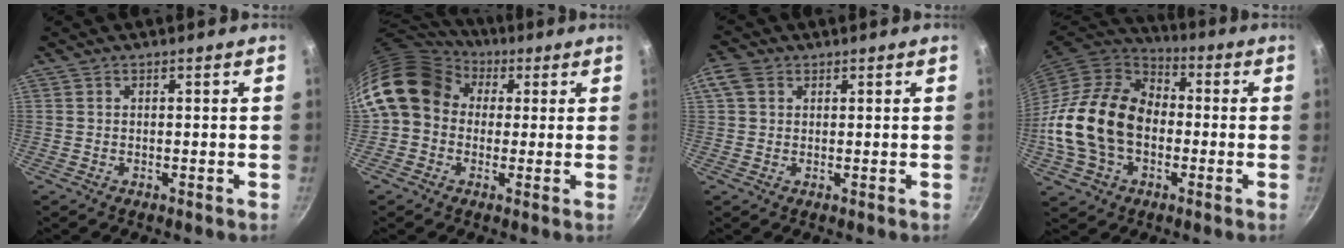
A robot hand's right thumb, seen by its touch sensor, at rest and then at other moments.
{"total": 14.3, "force": [3.1, 11.8, 7.5], "torque": [-0.114, 0.028, 0.037]}
{"total": 4.0, "force": [1.4, 3.0, 2.2], "torque": [-0.043, 0.007, 0.023]}
{"total": 20.9, "force": [-2.4, 15.0, 14.3], "torque": [-0.247, 0.038, -0.050]}